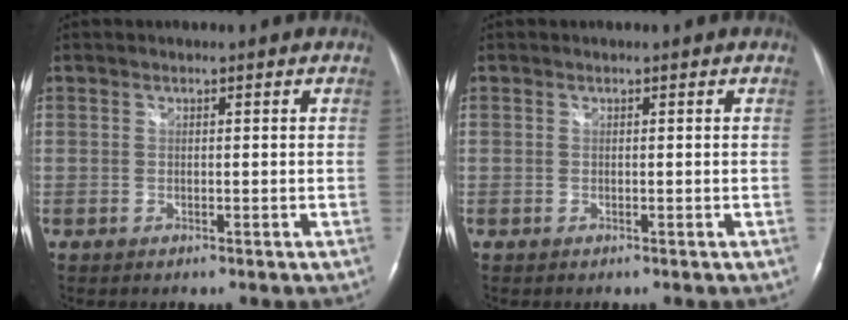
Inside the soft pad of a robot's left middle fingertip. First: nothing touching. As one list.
[{"total": 0.0}]